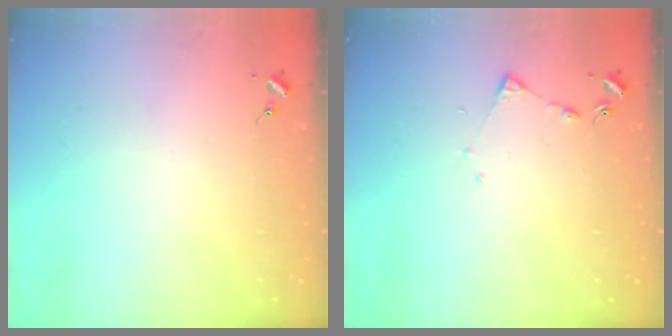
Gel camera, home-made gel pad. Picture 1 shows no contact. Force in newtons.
{"total": 4.1, "press": 4.1, "slide": 0.5}